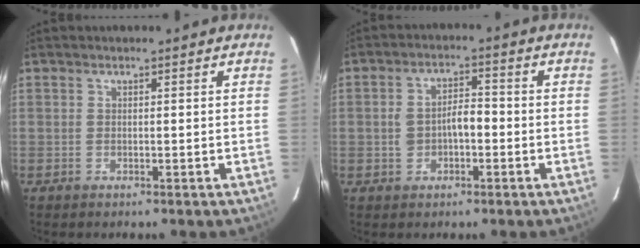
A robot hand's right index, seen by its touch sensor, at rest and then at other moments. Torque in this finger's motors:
{"motor_torque": [0.11, -0.01, 0.12, 0.06]}